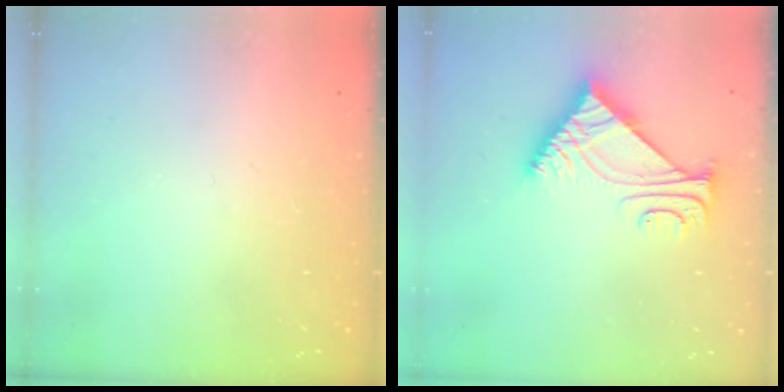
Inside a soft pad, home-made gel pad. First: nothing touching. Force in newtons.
{"total": 7.1, "press": 7.1, "slide": 0.2}